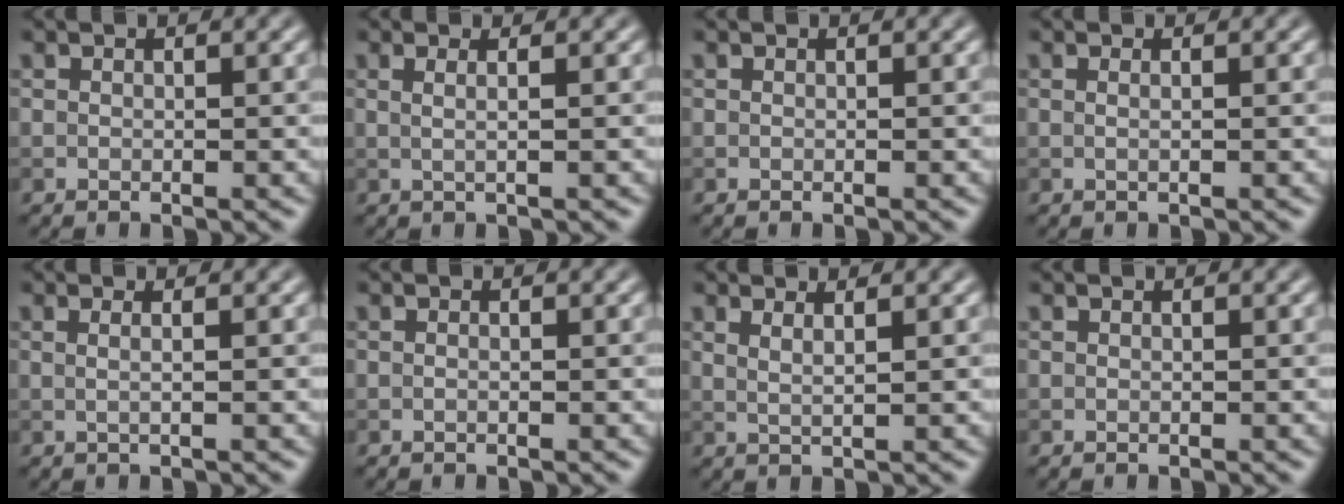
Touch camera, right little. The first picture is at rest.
{"total": 1.9, "force": [0.6, 0.8, 1.7], "torque": [-0.015, -0.001, -0.013]}
{"total": 0.0}
{"total": 0.8, "force": [0.3, 0.3, 0.7], "torque": [-0.005, -0.006, -0.004]}
{"total": 1.6, "force": [0.4, 0.6, 1.4], "torque": [-0.010, -0.004, -0.013]}
{"total": 0.0}
{"total": 1.8, "force": [1.0, 0.6, 1.3], "torque": [-0.014, 0.002, 0.007]}
{"total": 0.0}